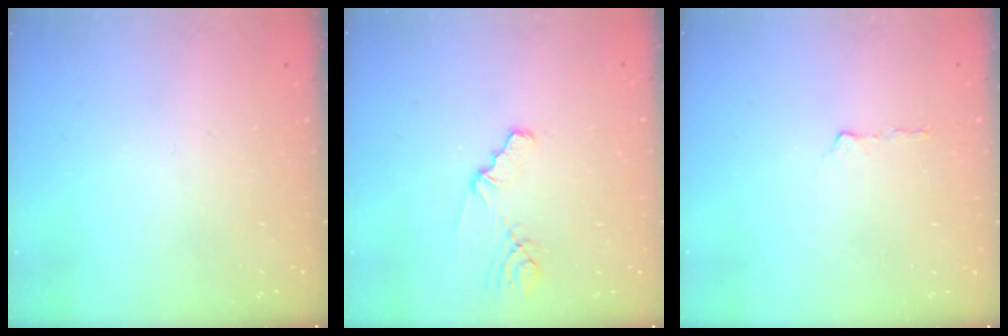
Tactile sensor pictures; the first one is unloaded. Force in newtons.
{"total": 2.1, "press": 2.1, "slide": 0.2}
{"total": 2.9, "press": 2.8, "slide": 0.8}